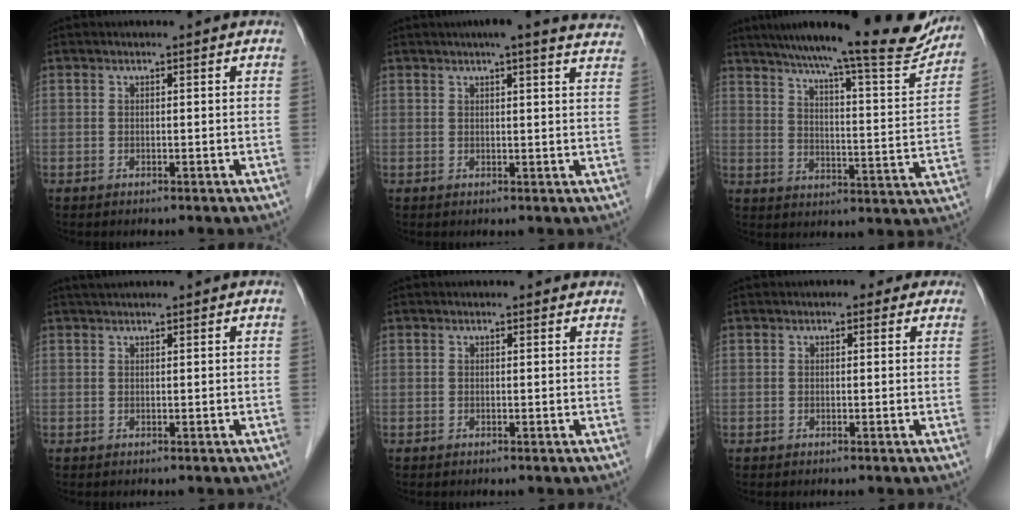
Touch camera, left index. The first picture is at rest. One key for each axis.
{"total": 12.9, "fx": 11.4, "fy": 1.4, "fz": 6.0, "tx": -0.066, "ty": 0.013, "tz": 0.115}
{"total": 22.7, "fx": 20.0, "fy": 1.9, "fz": 10.5, "tx": -0.161, "ty": -0.040, "tz": 0.262}
{"total": 1.7, "fx": 1.5, "fy": -0.1, "fz": 0.7, "tx": -0.007, "ty": 0.019, "tz": 0.031}
{"total": 1.0, "fx": 0.9, "fy": 0.4, "fz": 0.2, "tx": -0.007, "ty": -0.002, "tz": -0.001}
{"total": 2.0, "fx": 1.2, "fy": 1.4, "fz": 0.9, "tx": -0.001, "ty": 0.012, "tz": 0.006}